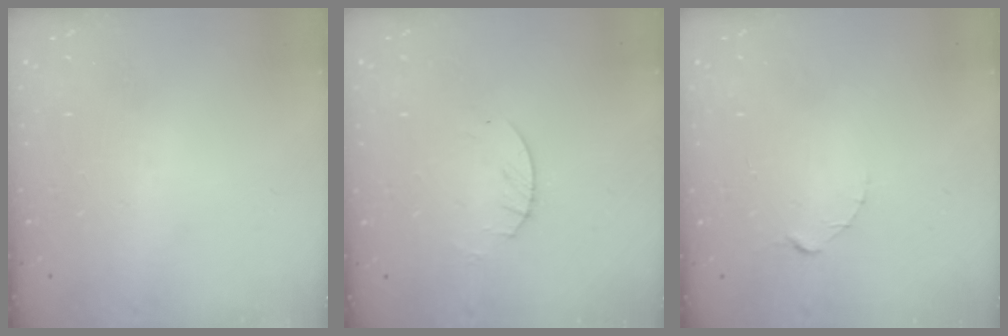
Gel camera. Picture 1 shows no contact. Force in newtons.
{"total": 2.6, "press": 2.5, "slide": 0.4}
{"total": 1.5, "press": 1.5, "slide": 0.2}